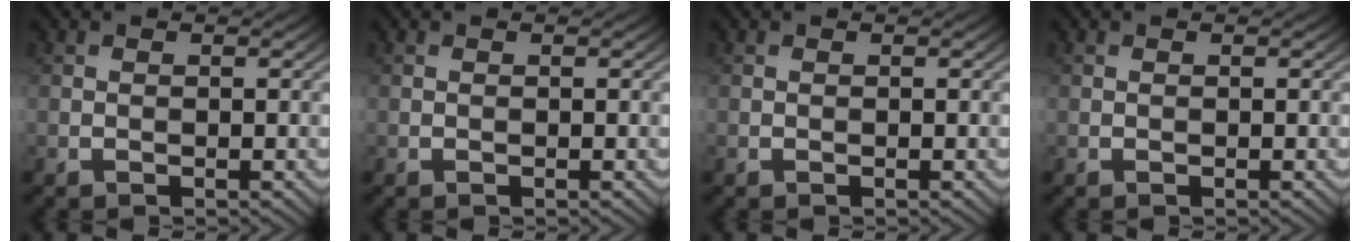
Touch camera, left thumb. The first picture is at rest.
{"total": 0.0}
{"total": 0.0}
{"total": 0.0}